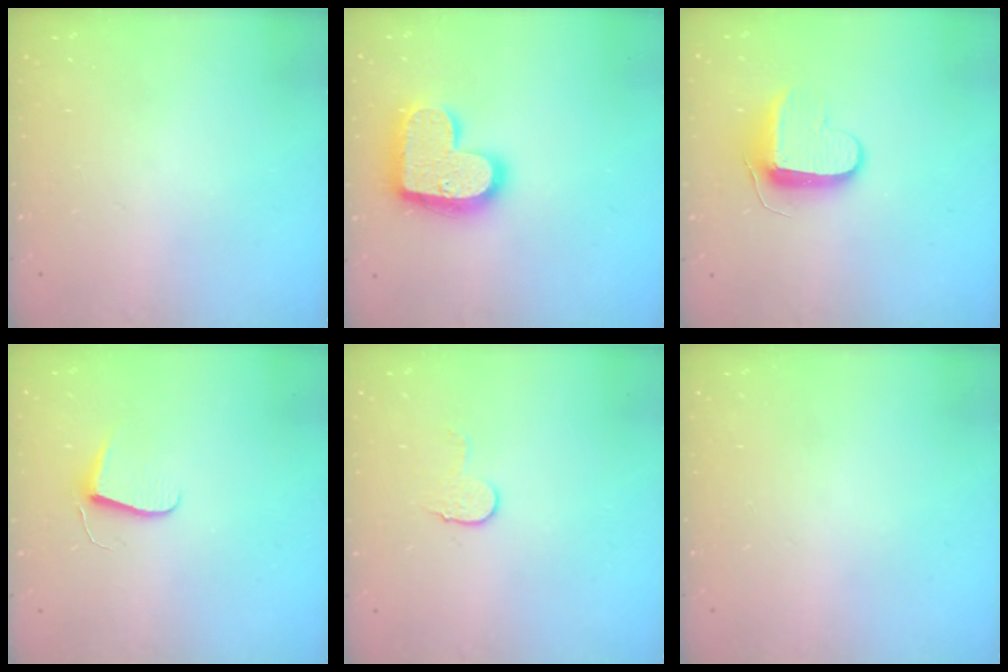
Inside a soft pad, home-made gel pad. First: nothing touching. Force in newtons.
{"total": 17.8, "press": 17.7, "slide": 1.1}
{"total": 8.9, "press": 8.9, "slide": 0.8}
{"total": 6.2, "press": 6.1, "slide": 0.6}
{"total": 6.4, "press": 6.4, "slide": 0.6}
{"total": 0.0}